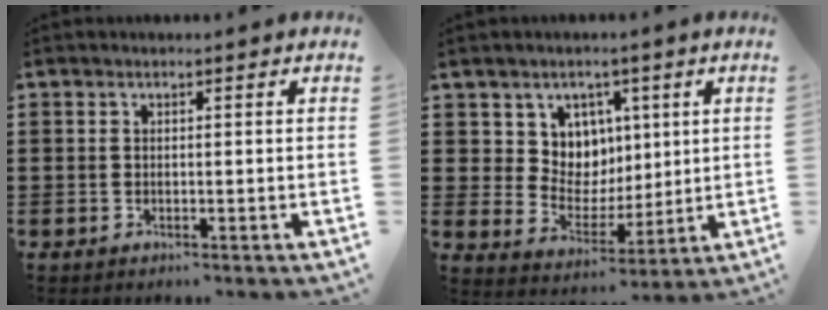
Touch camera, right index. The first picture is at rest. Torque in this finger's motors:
{"motor_torque": [0.57, 0.09, 0.15, 0.03]}